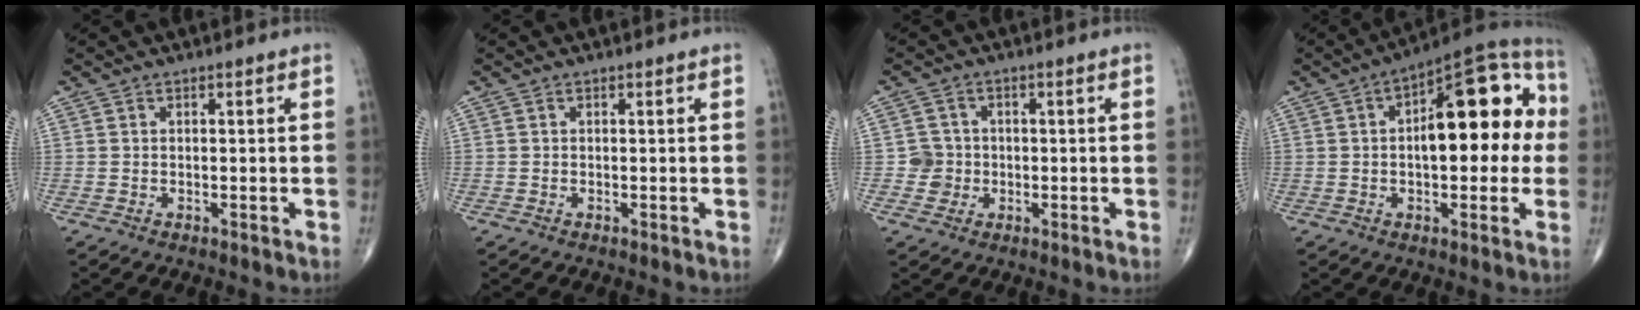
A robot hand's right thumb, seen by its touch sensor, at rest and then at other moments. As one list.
[{"total": 0.0}, {"total": 3.4, "force": [-0.5, 3.4, 0.2], "torque": [0.022, 0.010, -0.013]}, {"total": 19.0, "force": [1.8, 8.7, 16.8], "torque": [-0.198, 0.039, 0.015]}]